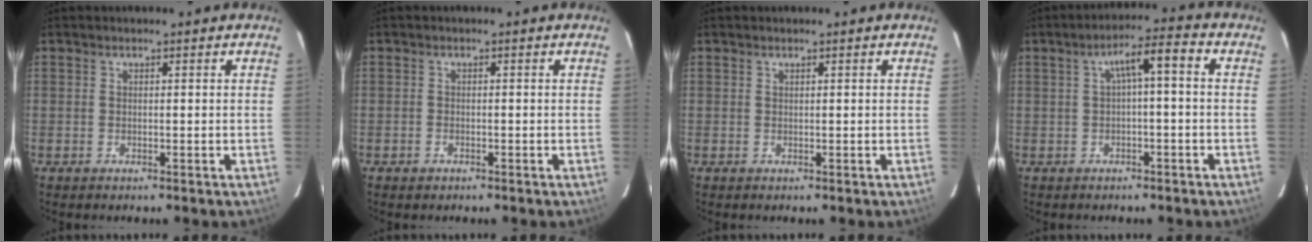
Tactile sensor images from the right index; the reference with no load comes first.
{"total": 1.3, "force": [-0.8, 0.9, 0.3], "torque": [-0.006, 0.001, -0.012]}
{"total": 0.0}
{"total": 5.4, "force": [-0.1, 1.0, 5.3], "torque": [-0.096, 0.020, 0.008]}